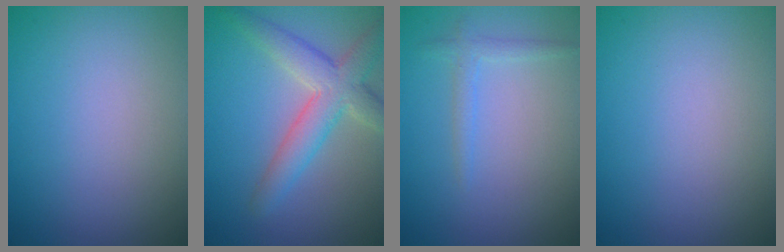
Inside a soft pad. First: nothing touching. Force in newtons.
{"total": 5.0, "press": 5.0, "slide": 0.2}
{"total": 1.3, "press": 1.3, "slide": 0.1}
{"total": 0.0}